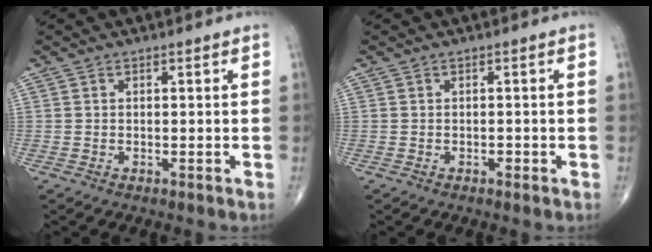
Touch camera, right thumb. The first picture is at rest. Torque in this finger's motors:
{"motor_torque": [0.51, -0.21, -0.09, -0.22, 0.02]}